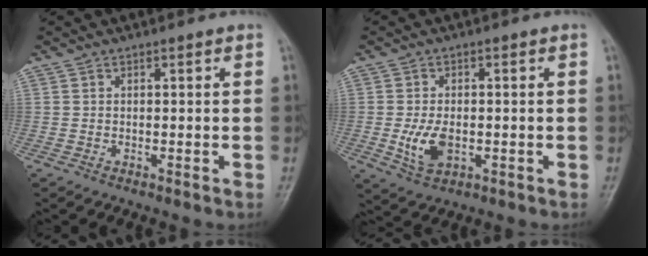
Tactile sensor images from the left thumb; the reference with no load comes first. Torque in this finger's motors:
{"motor_torque": [0.21, 0.30, 0.86, -0.02, 0.08]}